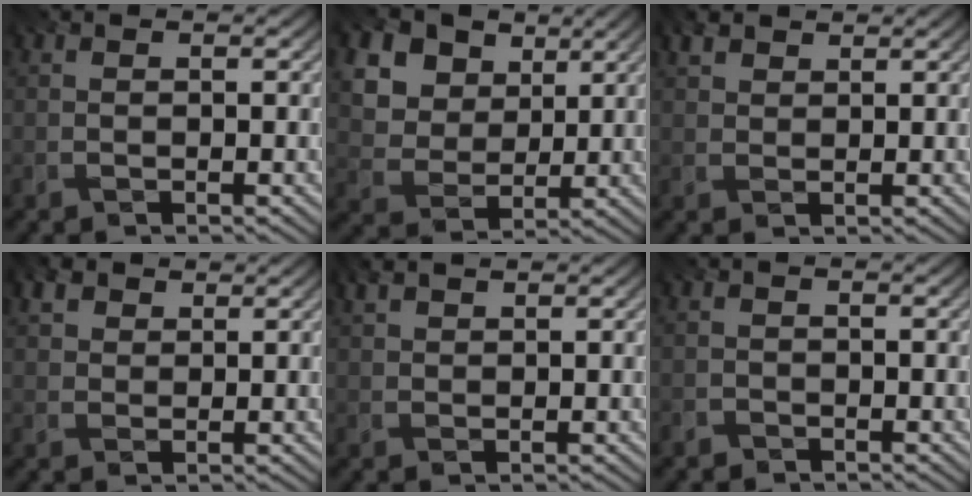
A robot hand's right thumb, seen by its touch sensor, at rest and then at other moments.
{"total": 14.8, "force": [7.9, 10.6, 6.6], "torque": [-0.206, 0.020, 0.172]}
{"total": 2.3, "force": [1.8, 1.1, 0.9], "torque": [-0.025, 0.004, 0.036]}
{"total": 2.6, "force": [1.6, 1.7, 1.1], "torque": [-0.029, 0.004, 0.032]}
{"total": 1.7, "force": [1.5, 0.4, 0.8], "torque": [-0.024, 0.006, 0.030]}
{"total": 1.9, "force": [-1.8, 0.6, -0.4], "torque": [0.005, -0.001, -0.043]}